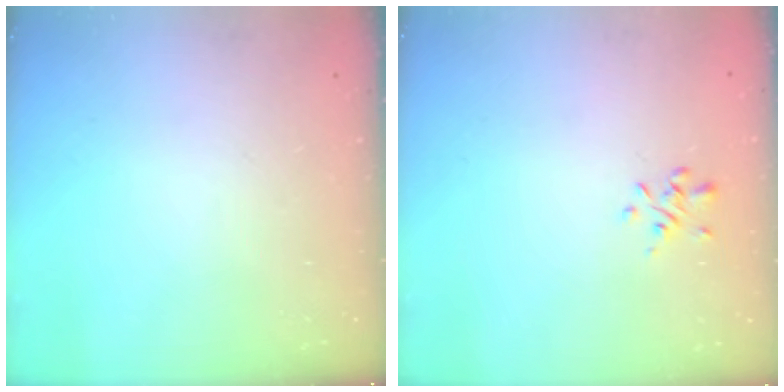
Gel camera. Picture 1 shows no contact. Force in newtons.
{"total": 0.9, "press": 0.7, "slide": 0.5}